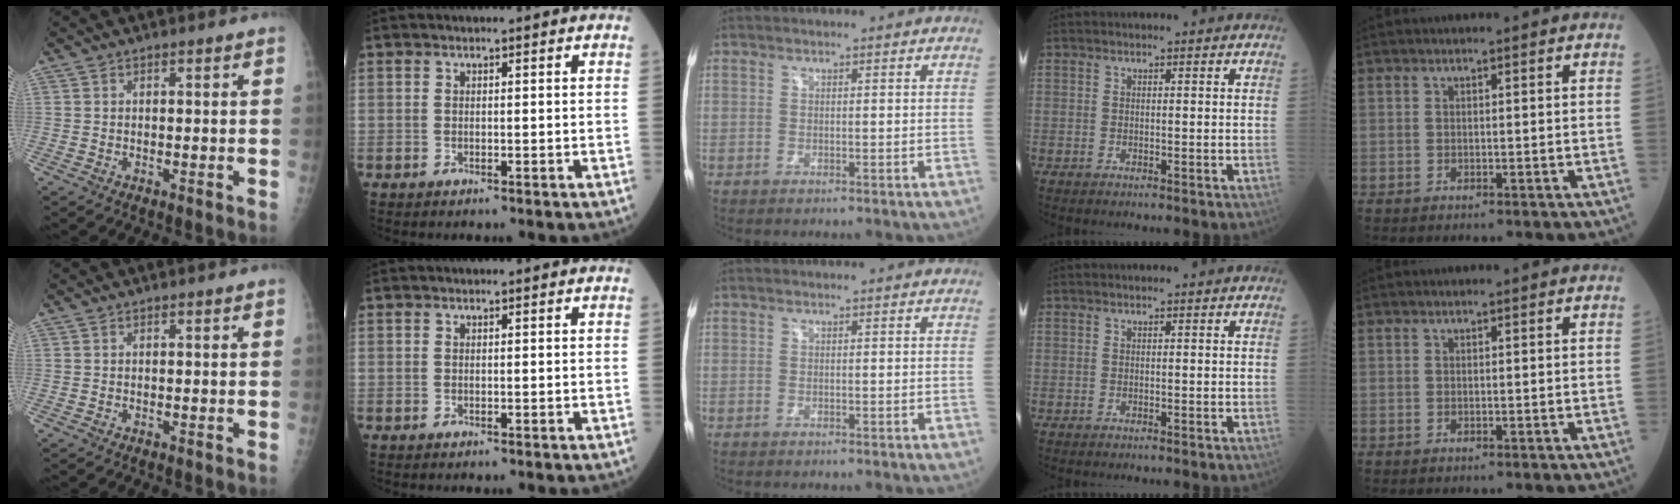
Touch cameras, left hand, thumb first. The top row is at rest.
{}